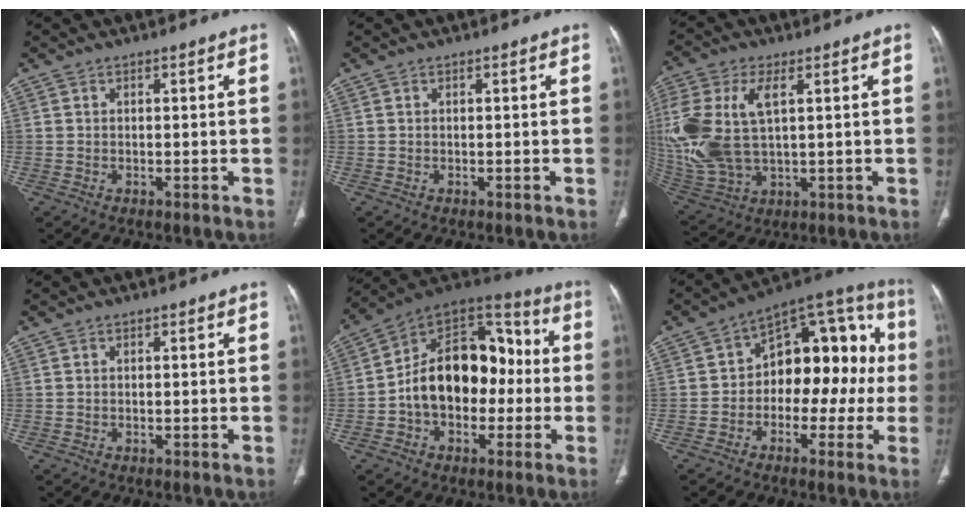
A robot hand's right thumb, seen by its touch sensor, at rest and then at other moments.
{"total": 0.0}
{"total": 18.6, "force": [3.2, 10.1, 15.3], "torque": [-0.373, -0.004, 0.069]}
{"total": 0.0}
{"total": 20.0, "force": [-1.6, 13.5, 14.8], "torque": [-0.195, 0.054, -0.031]}
{"total": 17.9, "force": [-0.4, 11.1, 14.0], "torque": [-0.129, 0.058, -0.017]}